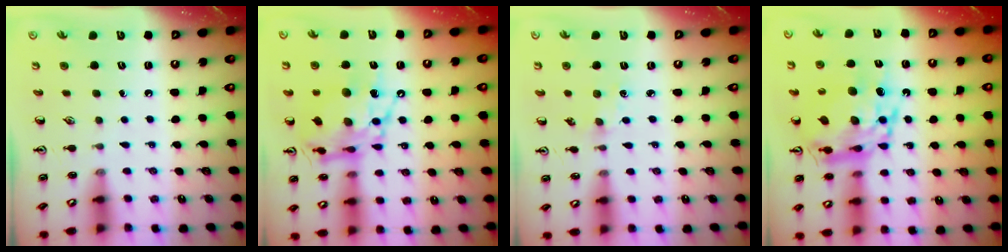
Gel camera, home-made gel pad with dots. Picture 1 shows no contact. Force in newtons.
{"total": 15.8, "press": 15.7, "slide": 1.4}
{"total": 3.7, "press": 3.7, "slide": 0.5}
{"total": 16.2, "press": 16.1, "slide": 1.4}